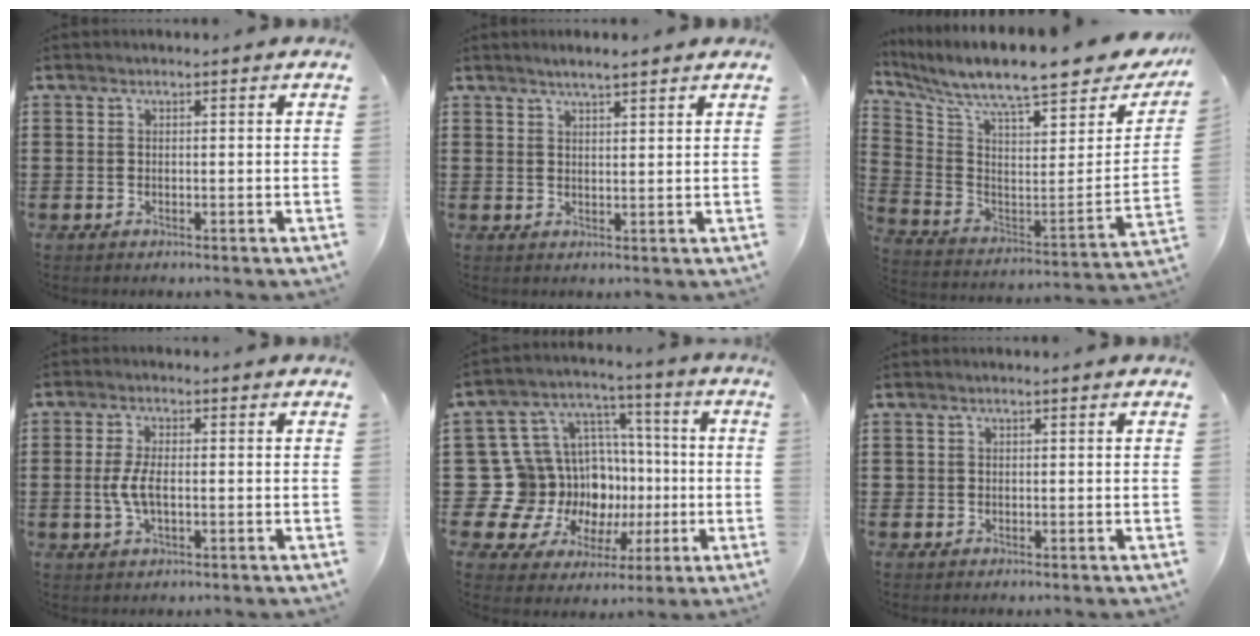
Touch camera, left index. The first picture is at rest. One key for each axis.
{"total": 2.3, "fx": 2.1, "fy": 0.0, "fz": 1.0, "tx": -0.023, "ty": 0.000, "tz": 0.038}
{"total": 9.3, "fx": 8.1, "fy": 0.6, "fz": 4.6, "tx": -0.110, "ty": -0.075, "tz": 0.129}
{"total": 4.2, "fx": -0.6, "fy": 1.8, "fz": 3.8, "tx": -0.096, "ty": -0.007, "tz": -0.019}
{"total": 15.1, "fx": -2.1, "fy": 14.2, "fz": 4.6, "tx": -0.145, "ty": -0.031, "tz": 0.002}
{"total": 0.6, "fx": 0.1, "fy": 0.6, "fz": 0.1, "tx": -0.004, "ty": 0.004, "tz": 0.002}